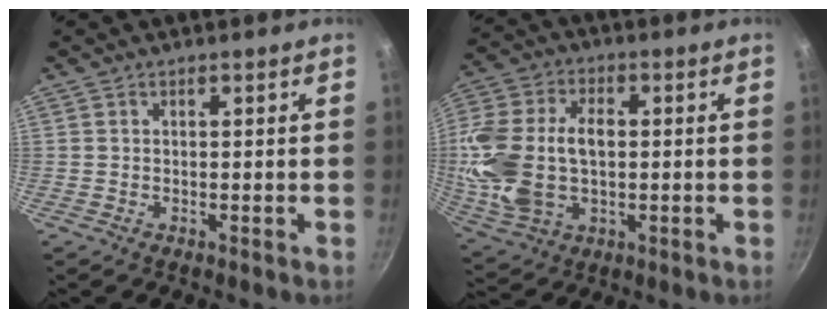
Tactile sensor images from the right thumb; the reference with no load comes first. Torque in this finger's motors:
{"motor_torque": [2.17, 2.84, 1.77, -0.29, 0.26]}